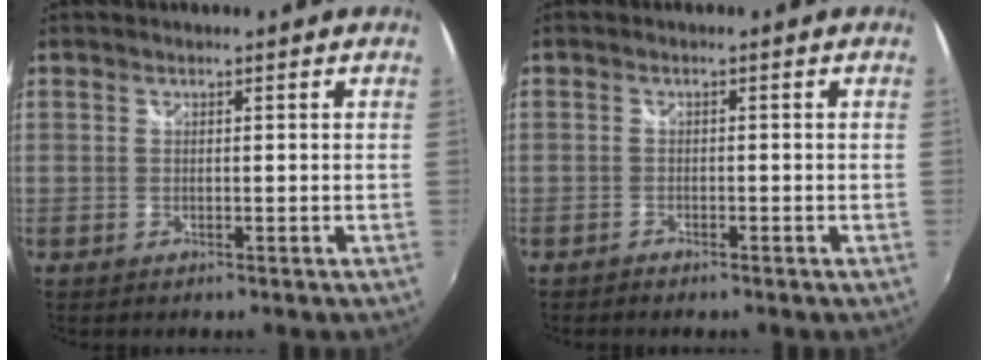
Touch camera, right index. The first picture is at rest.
{"total": 1.3, "force": [-1.2, 0.5, 0.3], "torque": [-0.015, -0.002, -0.023]}